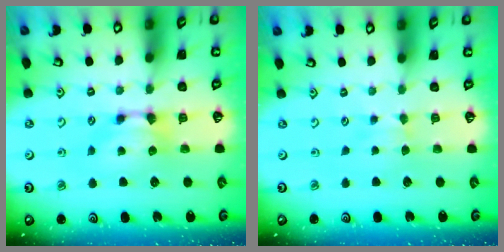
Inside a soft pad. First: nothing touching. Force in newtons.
{"total": 2.3, "press": 2.2, "slide": 0.5}